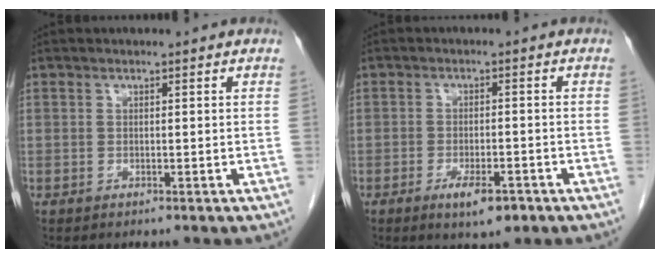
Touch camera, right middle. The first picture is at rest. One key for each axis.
{"total": 4.9, "fx": -2.8, "fy": 1.4, "fz": 3.7, "tx": -0.064, "ty": -0.004, "tz": -0.039}